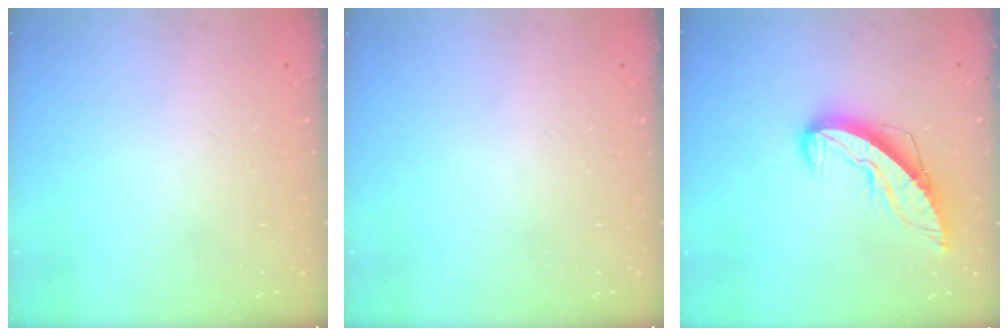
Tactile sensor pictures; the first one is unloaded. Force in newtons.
{"total": 0.0}
{"total": 10.1, "press": 10.0, "slide": 0.8}